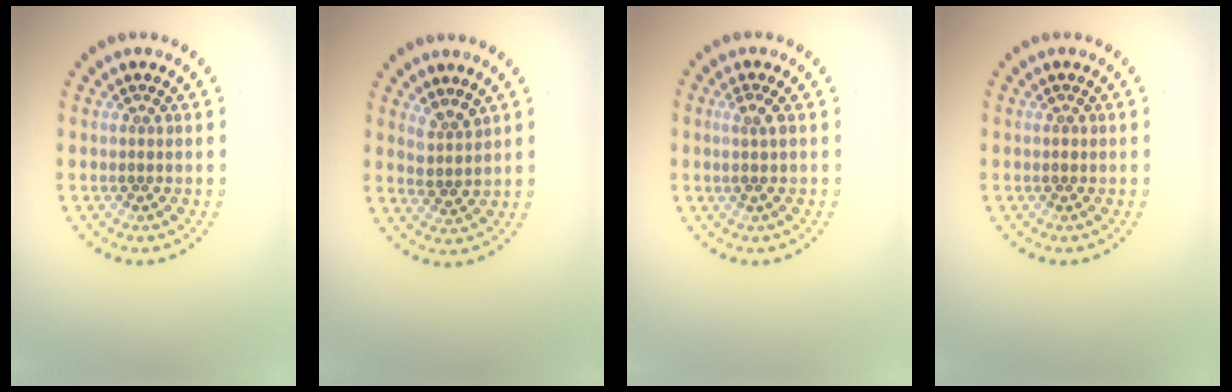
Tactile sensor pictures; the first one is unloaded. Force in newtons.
{"total": 2.0, "press": 1.5, "slide": 1.2}
{"total": 1.4, "press": 1.1, "slide": 0.8}
{"total": 0.5, "press": 0.5, "slide": 0.1}